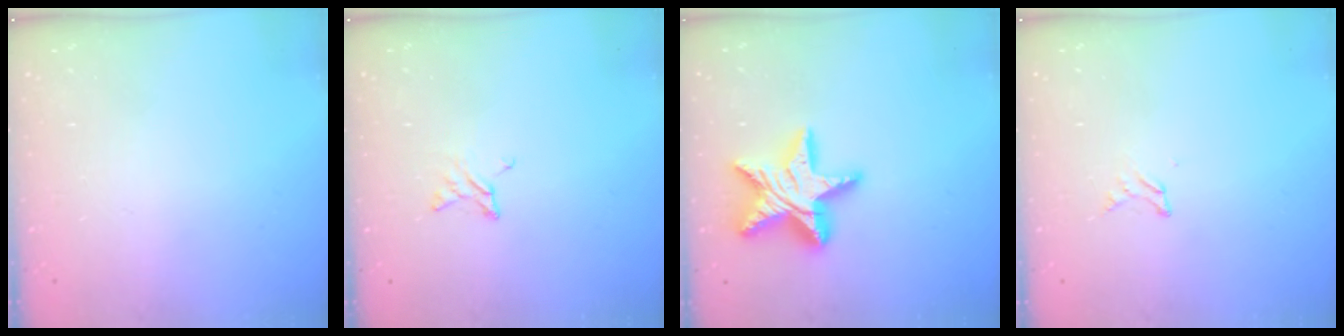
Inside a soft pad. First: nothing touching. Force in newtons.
{"total": 2.9, "press": 2.9, "slide": 0.3}
{"total": 18.1, "press": 18.1, "slide": 1.4}
{"total": 2.9, "press": 2.9, "slide": 0.3}